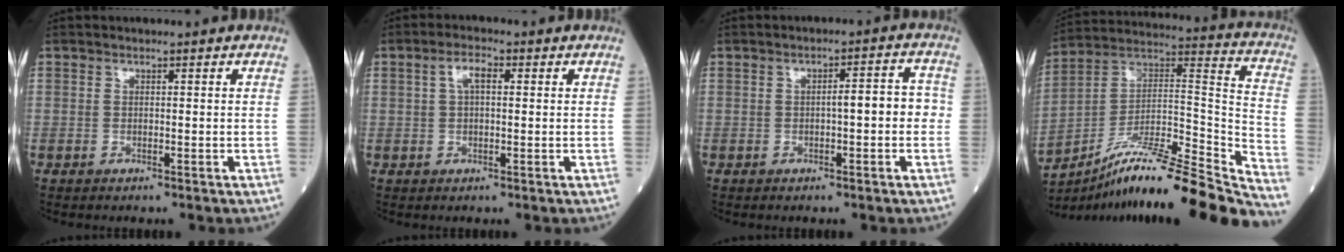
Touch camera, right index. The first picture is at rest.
{"total": 3.3, "force": [0.9, 1.2, 2.9], "torque": [-0.062, 0.014, 0.018]}
{"total": 4.4, "force": [-0.5, 1.0, 4.3], "torque": [-0.061, 0.018, -0.005]}
{"total": 28.3, "force": [-23.7, 0.4, 15.5], "torque": [-0.191, 0.002, -0.373]}